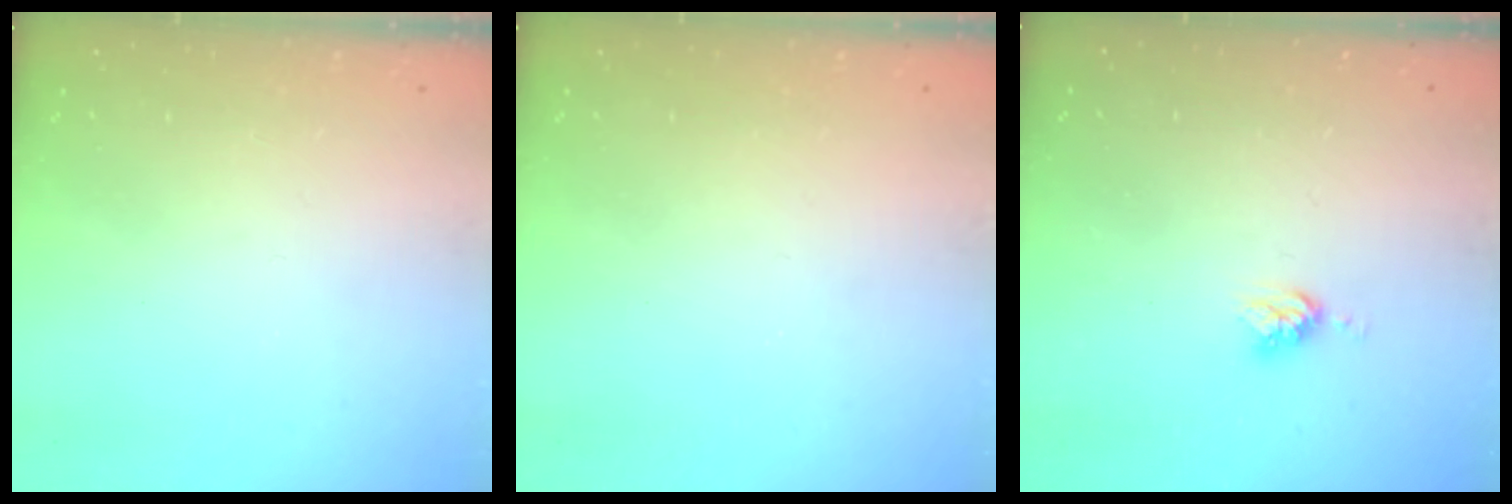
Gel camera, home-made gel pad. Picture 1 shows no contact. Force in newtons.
{"total": 0.0}
{"total": 4.8, "press": 4.8, "slide": 0.1}